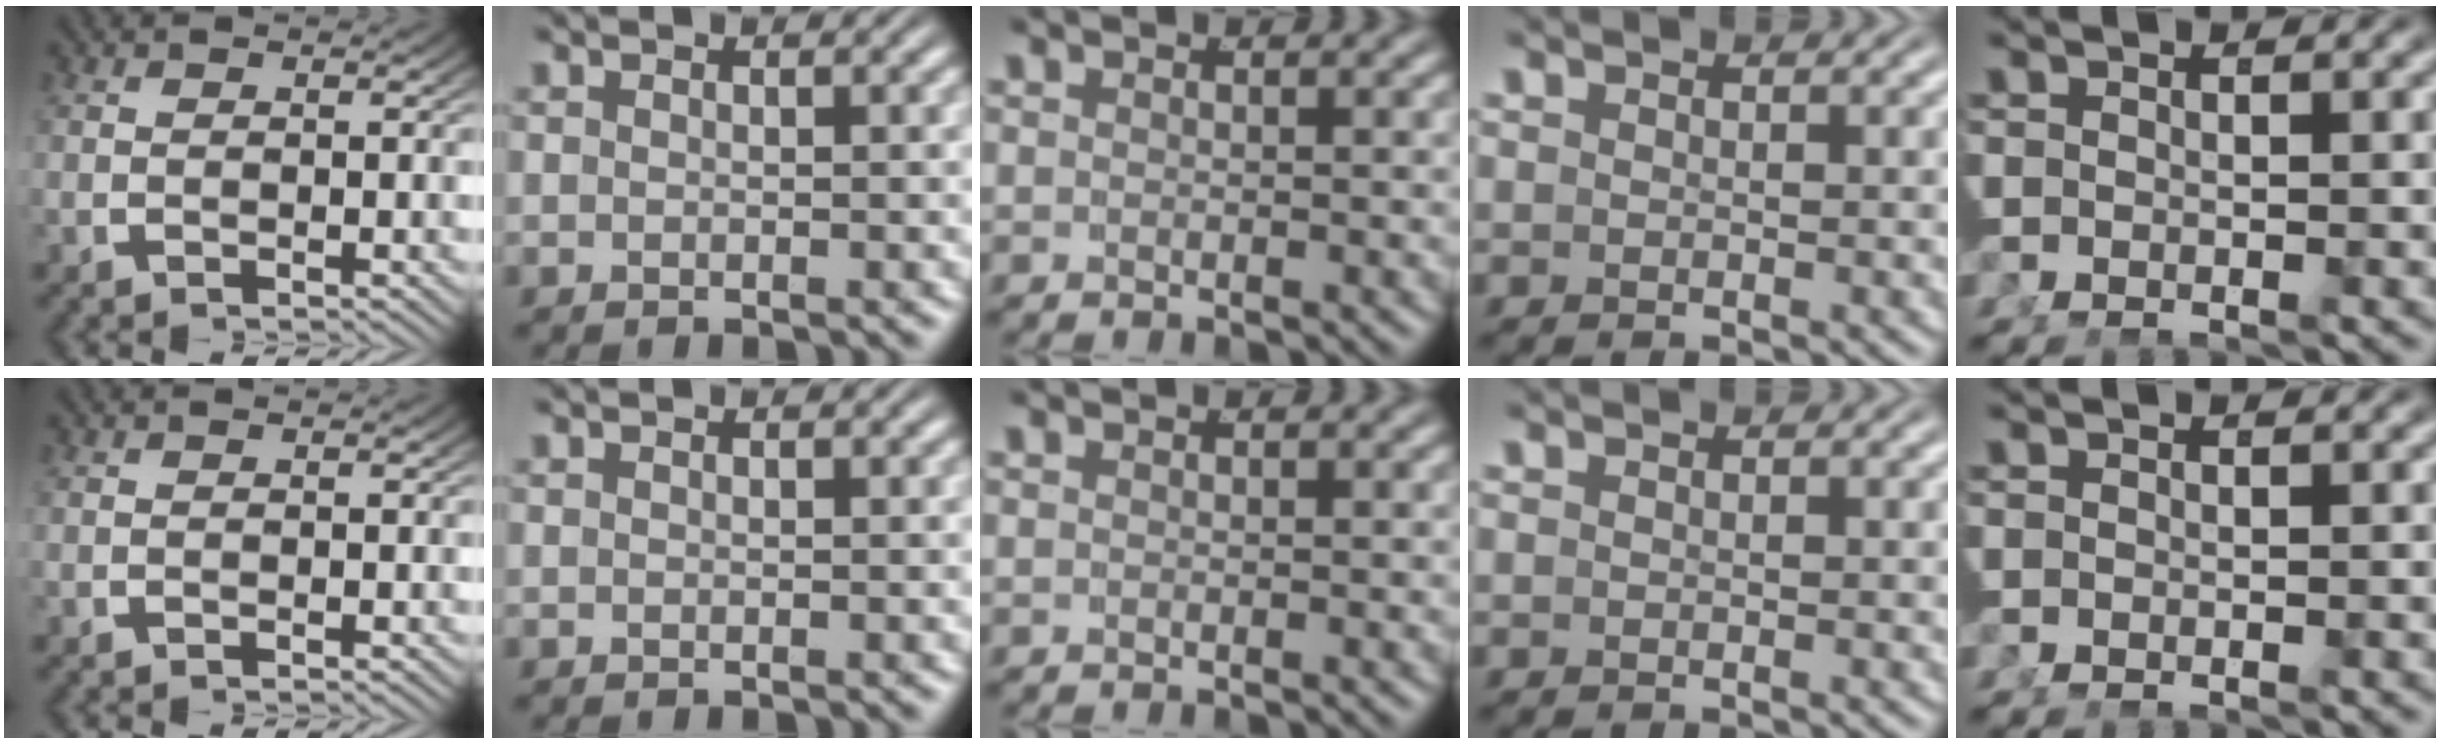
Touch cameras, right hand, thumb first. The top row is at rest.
{}